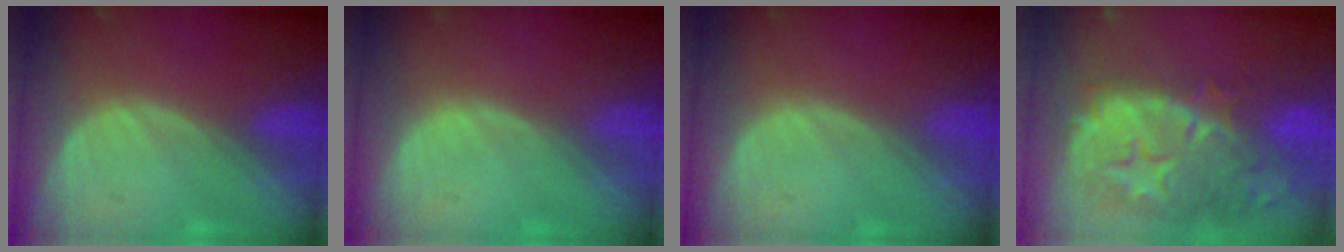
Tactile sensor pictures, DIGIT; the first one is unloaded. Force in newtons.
{"total": 0.0}
{"total": 0.0}
{"total": 13.1, "press": 11.7, "slide": 6.0}